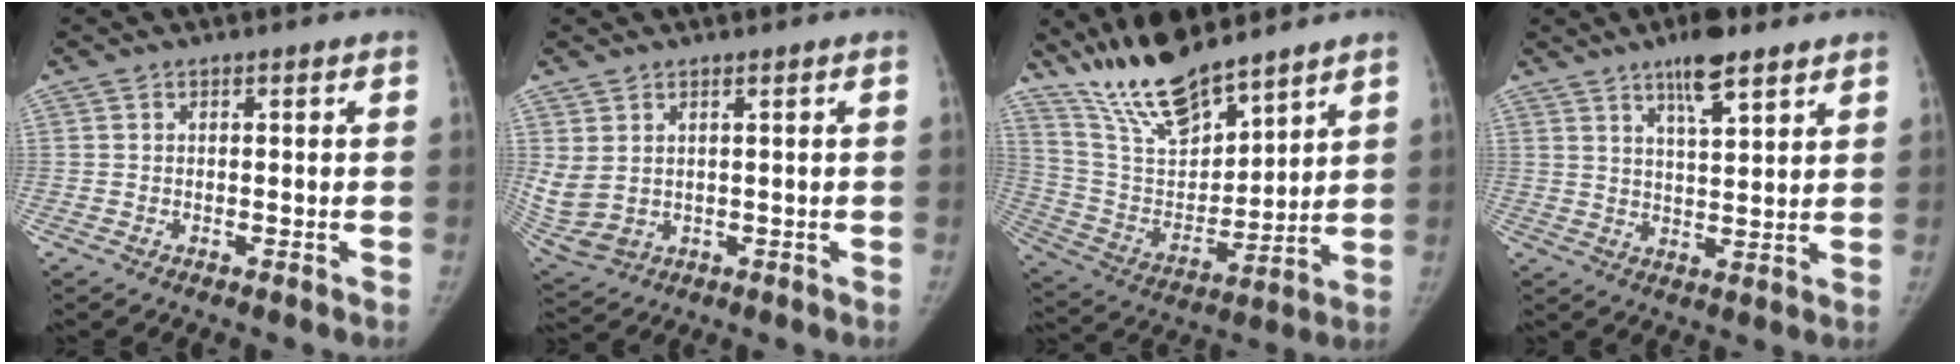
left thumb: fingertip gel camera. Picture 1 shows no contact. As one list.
[{"total": 8.1, "force": [1.4, 5.4, 5.9], "torque": [-0.138, -0.009, 0.048]}, {"total": 16.4, "force": [13.7, 4.7, 7.7], "torque": [-0.108, -0.073, 0.267]}, {"total": 8.3, "force": [5.5, 2.3, 5.8], "torque": [-0.078, -0.031, 0.091]}]